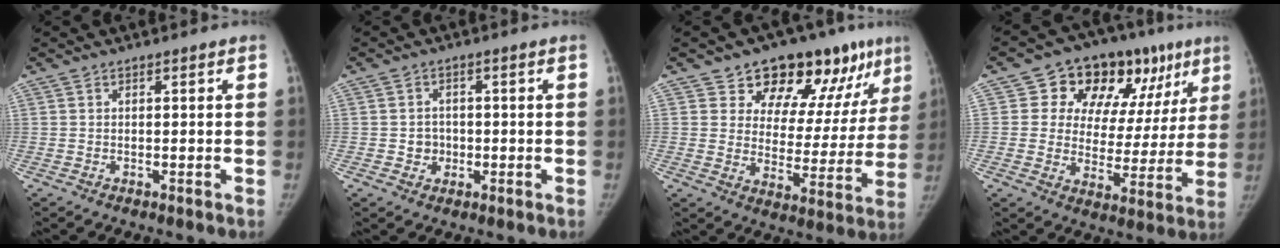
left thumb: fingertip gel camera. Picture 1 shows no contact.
{"total": 3.0, "force": [-0.5, 2.8, 0.9], "torque": [0.007, 0.007, -0.008]}
{"total": 18.7, "force": [12.0, 10.0, 10.3], "torque": [-0.080, -0.053, 0.163]}
{"total": 20.4, "force": [9.7, 13.2, 12.2], "torque": [-0.103, 0.001, 0.138]}